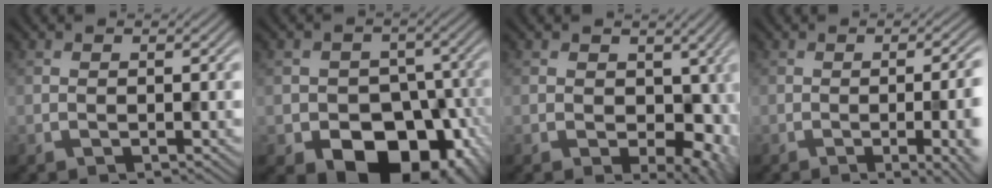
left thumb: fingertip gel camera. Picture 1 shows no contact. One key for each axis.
{"total": 13.2, "fx": -6.1, "fy": 9.7, "fz": 6.5, "tx": -0.085, "ty": -0.035, "tz": -0.096}
{"total": 7.6, "fx": -0.7, "fy": 5.2, "fz": 5.5, "tx": -0.076, "ty": -0.019, "tz": 0.000}
{"total": 11.1, "fx": -2.2, "fy": 4.4, "fz": 10.0, "tx": -0.084, "ty": 0.000, "tz": -0.028}